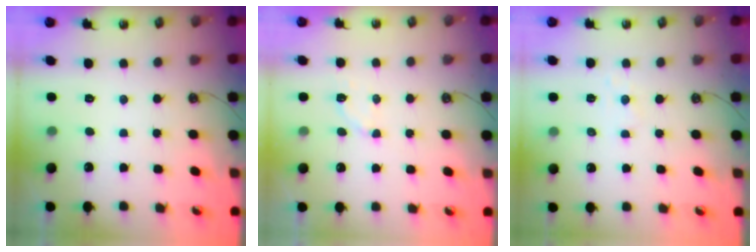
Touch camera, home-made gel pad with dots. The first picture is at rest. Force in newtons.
{"total": 2.8, "press": 2.5, "slide": 1.1}
{"total": 5.0, "press": 4.9, "slide": 0.6}